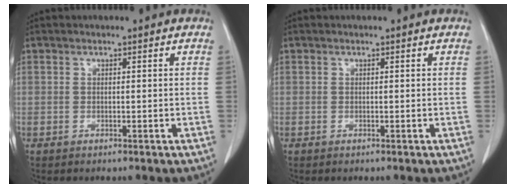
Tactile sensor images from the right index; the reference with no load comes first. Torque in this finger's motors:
{"motor_torque": [0.07, 0.14, -0.01, 0.00]}